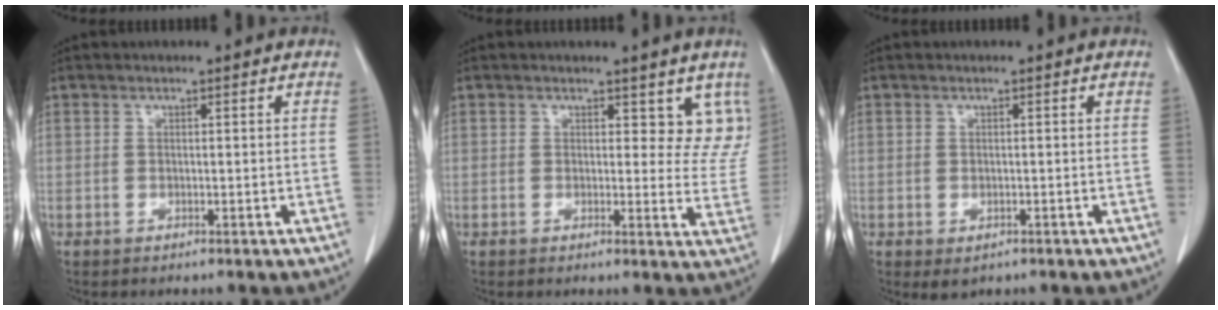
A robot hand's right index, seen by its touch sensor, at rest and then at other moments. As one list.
[{"total": 6.7, "force": [5.0, 3.7, 2.6], "torque": [0.002, -0.015, 0.042]}, {"total": 1.7, "force": [-0.8, 1.0, 1.0], "torque": [-0.013, -0.002, -0.002]}]